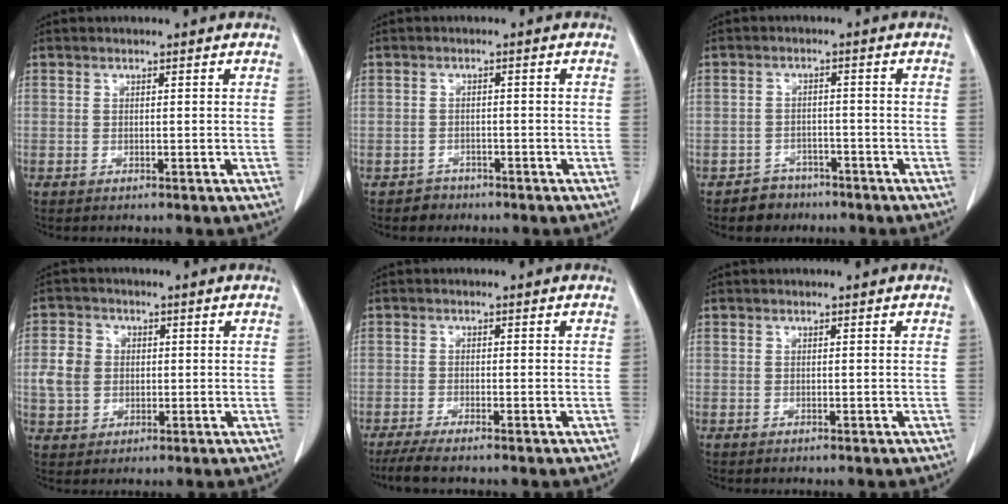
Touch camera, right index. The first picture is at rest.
{"total": 2.1, "force": [-1.4, 1.5, -0.4], "torque": [0.005, 0.009, -0.026]}
{"total": 3.7, "force": [-2.5, 2.6, -0.3], "torque": [0.004, 0.012, -0.039]}
{"total": 5.7, "force": [0.4, 5.0, 2.8], "torque": [-0.070, 0.016, 0.012]}
{"total": 4.1, "force": [-3.3, 0.0, 2.4], "torque": [-0.043, -0.009, -0.059]}
{"total": 0.0}